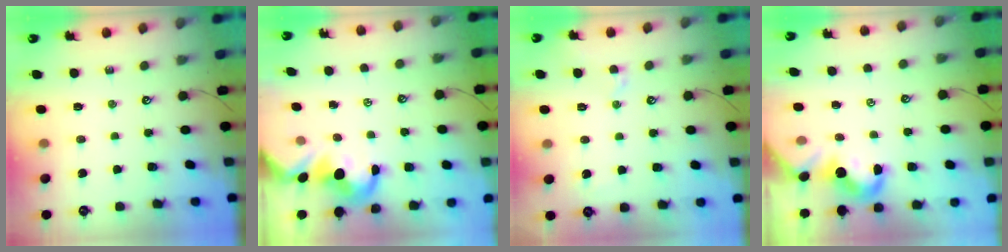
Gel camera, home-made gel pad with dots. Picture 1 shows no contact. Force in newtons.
{"total": 3.0, "press": 2.8, "slide": 1.1}
{"total": 1.5, "press": 1.4, "slide": 0.3}
{"total": 0.0}